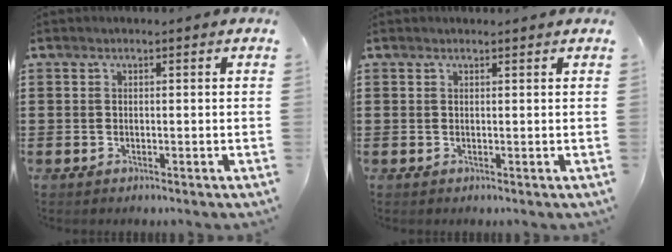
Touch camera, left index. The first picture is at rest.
{"total": 0.5, "force": [0.5, 0.0, 0.2], "torque": [-0.006, -0.002, 0.010]}